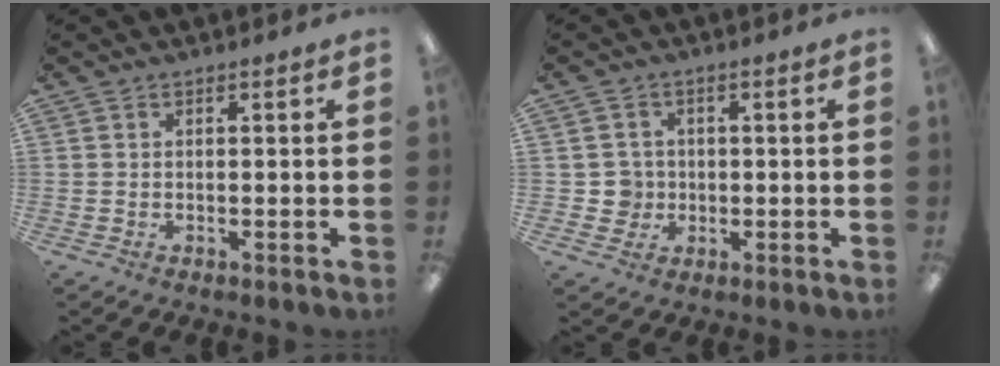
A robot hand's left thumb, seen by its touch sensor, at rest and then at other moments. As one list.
[{"total": 4.4, "force": [-0.3, 4.3, 0.5], "torque": [-0.009, 0.008, -0.004]}]